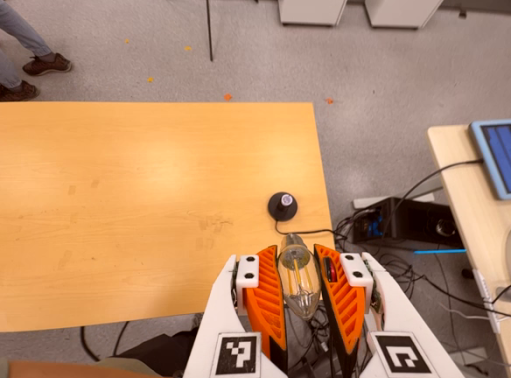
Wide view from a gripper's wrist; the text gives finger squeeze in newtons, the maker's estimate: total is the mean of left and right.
{"total": 17.7, "left": 18.8, "right": 16.5}